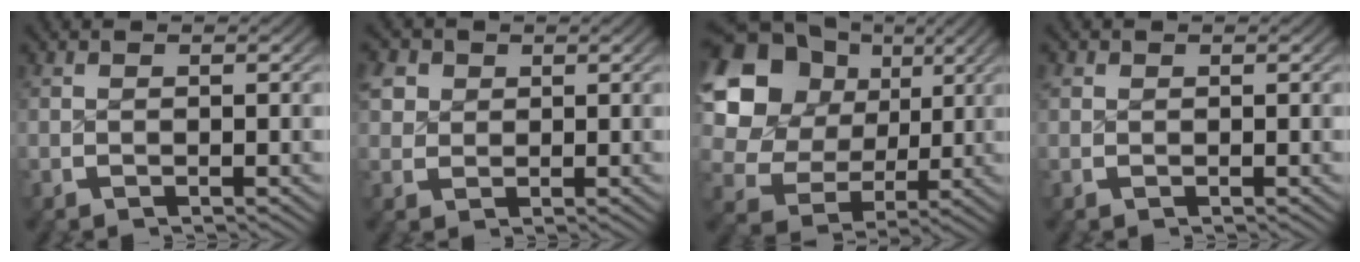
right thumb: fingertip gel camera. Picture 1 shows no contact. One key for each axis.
{"total": 3.4, "fx": 1.4, "fy": 2.8, "fz": 1.4, "tx": -0.035, "ty": -0.006, "tz": 0.027}
{"total": 12.1, "fx": 2.0, "fy": 9.4, "fz": 7.4, "tx": -0.173, "ty": -0.030, "tz": 0.045}
{"total": 0.7, "fx": 0.2, "fy": 0.6, "fz": 0.1, "tx": -0.004, "ty": -0.002, "tz": 0.006}